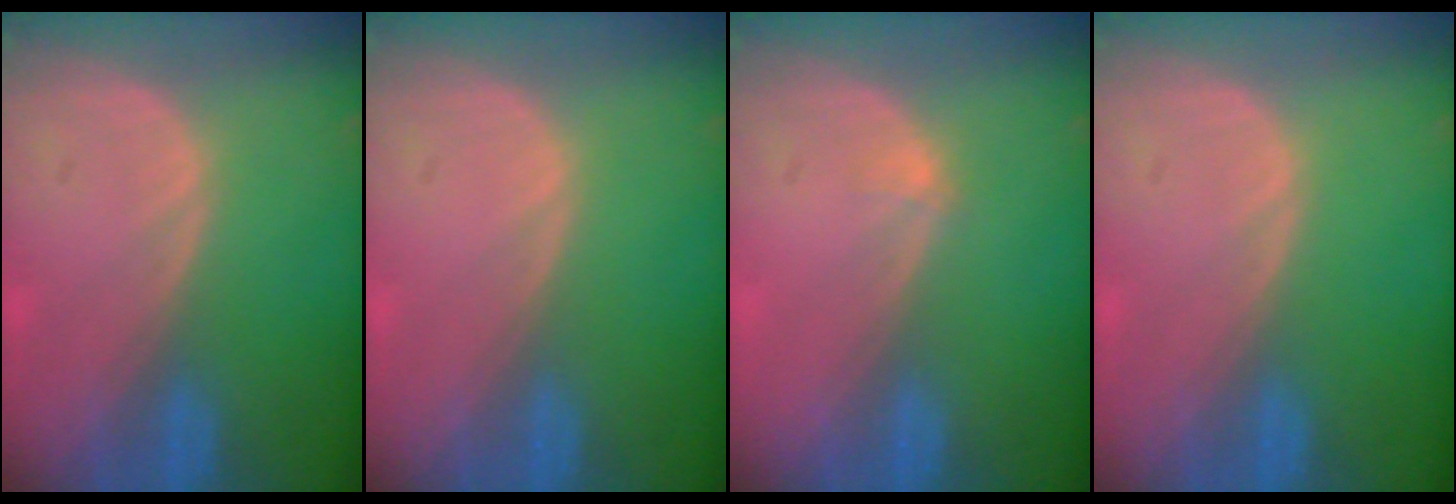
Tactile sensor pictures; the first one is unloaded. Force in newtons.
{"total": 0.0}
{"total": 0.8, "press": 0.6, "slide": 0.5}
{"total": 0.0}